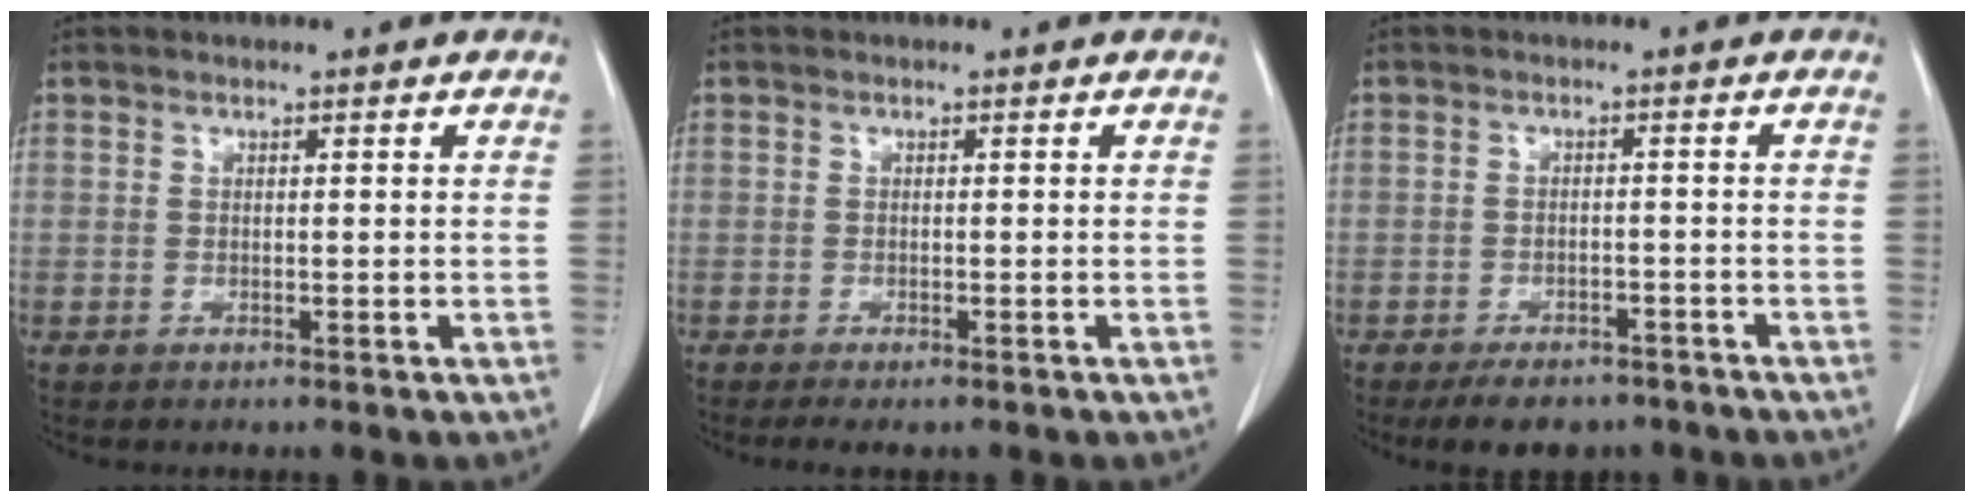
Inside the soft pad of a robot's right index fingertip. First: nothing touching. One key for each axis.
{"total": 1.8, "fx": -1.3, "fy": 0.2, "fz": 1.2, "tx": -0.016, "ty": -0.005, "tz": -0.019}
{"total": 6.2, "fx": -4.9, "fy": 3.0, "fz": 2.3, "tx": -0.026, "ty": 0.003, "tz": -0.069}